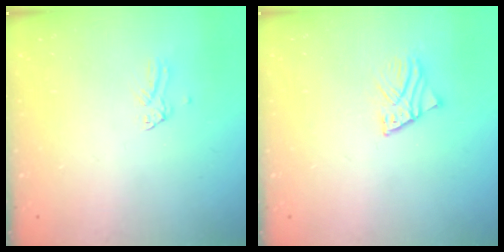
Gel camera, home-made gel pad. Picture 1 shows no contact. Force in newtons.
{"total": 2.8, "press": 2.7, "slide": 0.3}